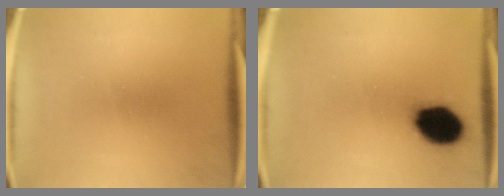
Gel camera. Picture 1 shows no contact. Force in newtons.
{"total": 13.6}